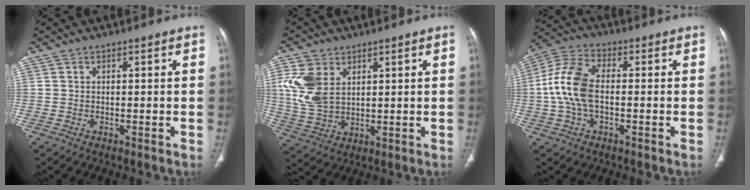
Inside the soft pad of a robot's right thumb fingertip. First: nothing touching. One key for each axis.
{"total": 9.9, "fx": 3.2, "fy": 6.9, "fz": 6.4, "tx": -0.128, "ty": -0.010, "tz": 0.073}
{"total": 11.4, "fx": -0.8, "fy": 6.6, "fz": 9.2, "tx": -0.193, "ty": 0.028, "tz": -0.021}